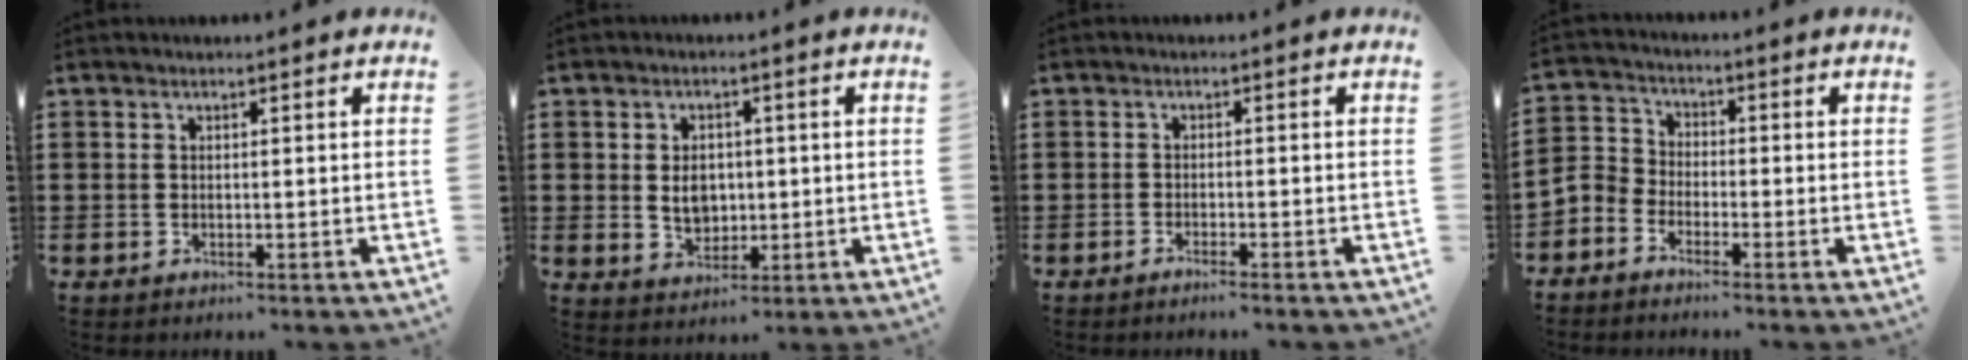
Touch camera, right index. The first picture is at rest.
{"total": 4.7, "force": [0.3, 3.7, 2.9], "torque": [-0.051, 0.005, -0.001]}
{"total": 1.3, "force": [-1.2, -0.1, 0.4], "torque": [-0.009, 0.001, -0.023]}
{"total": 3.9, "force": [-3.3, 2.0, 0.6], "torque": [-0.042, 0.000, -0.078]}